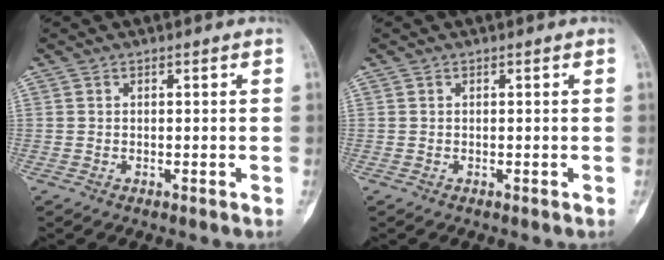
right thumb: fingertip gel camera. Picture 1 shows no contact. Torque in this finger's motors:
{"motor_torque": [-0.04, -0.02, 0.05, -0.03, 0.01]}